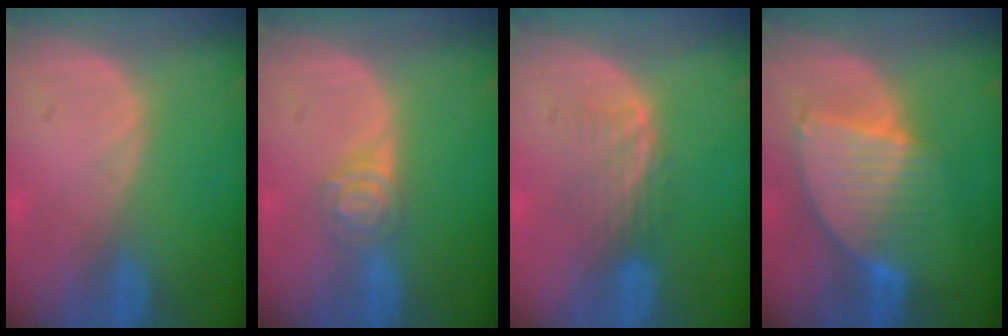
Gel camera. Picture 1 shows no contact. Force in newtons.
{"total": 4.4, "press": 3.9, "slide": 1.9}
{"total": 4.6, "press": 4.0, "slide": 2.3}
{"total": 8.5, "press": 7.5, "slide": 4.1}